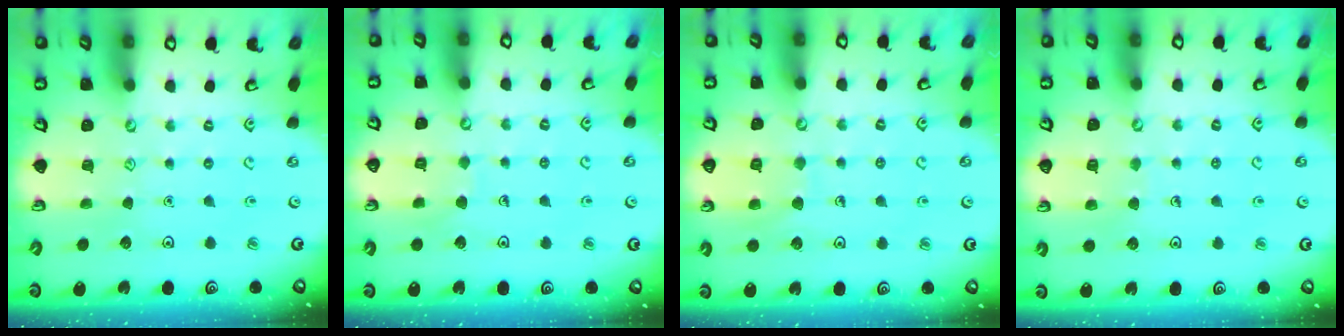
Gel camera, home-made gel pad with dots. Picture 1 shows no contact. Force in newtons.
{"total": 6.1, "press": 6.1, "slide": 0.4}
{"total": 7.1, "press": 7.1, "slide": 0.3}
{"total": 3.4, "press": 3.4, "slide": 0.2}